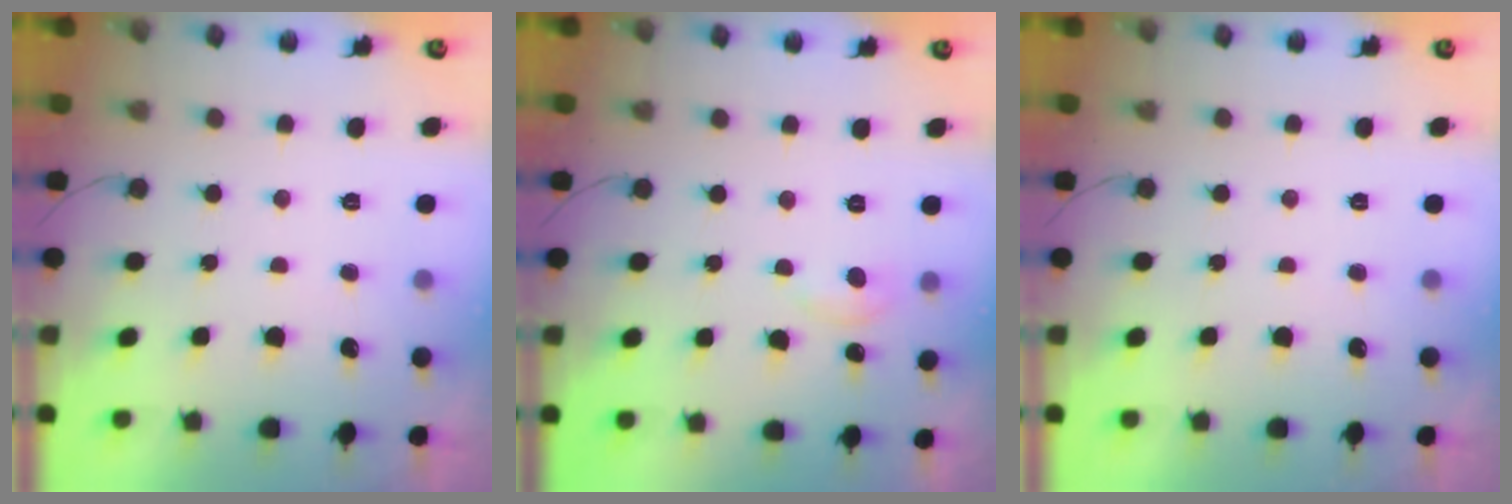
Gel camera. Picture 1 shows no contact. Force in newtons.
{"total": 3.4, "press": 3.4, "slide": 0.4}
{"total": 0.0}